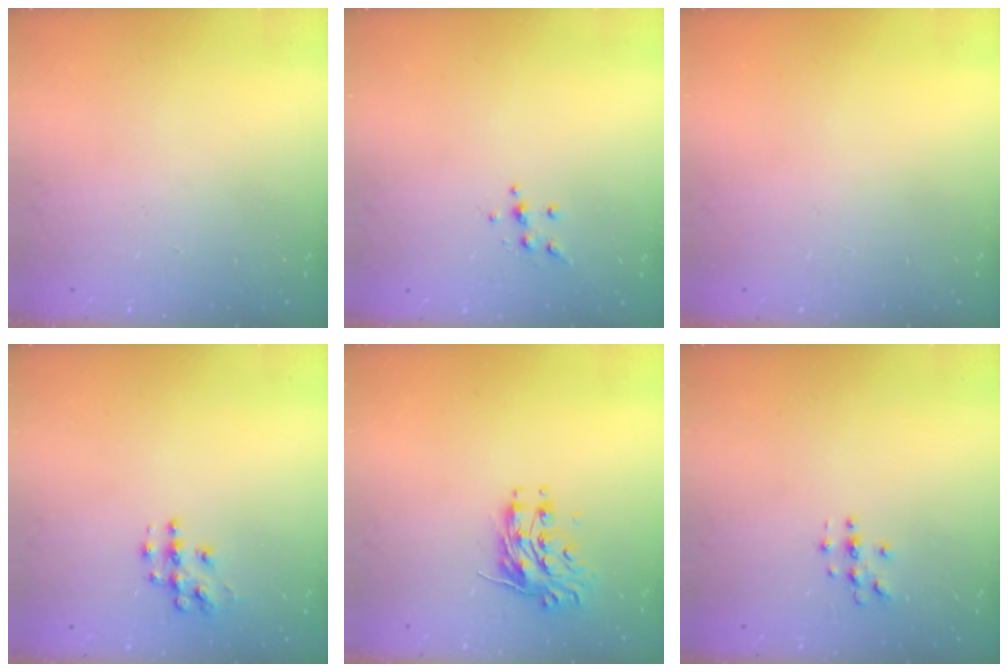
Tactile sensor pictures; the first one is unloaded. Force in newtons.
{"total": 4.3, "press": 4.2, "slide": 1.1}
{"total": 0.0}
{"total": 7.5, "press": 7.5, "slide": 0.4}
{"total": 10.4, "press": 10.4, "slide": 0.5}
{"total": 3.1, "press": 3.1, "slide": 0.3}